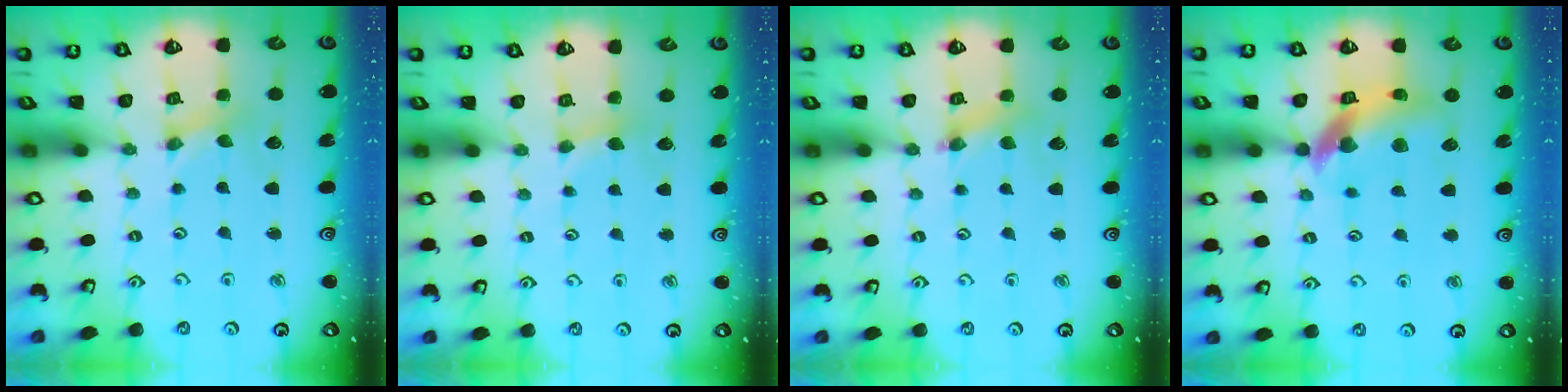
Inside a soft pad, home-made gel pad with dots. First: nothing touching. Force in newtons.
{"total": 2.6, "press": 2.6, "slide": 0.3}
{"total": 3.9, "press": 3.9, "slide": 0.4}
{"total": 12.9, "press": 12.9, "slide": 1.6}